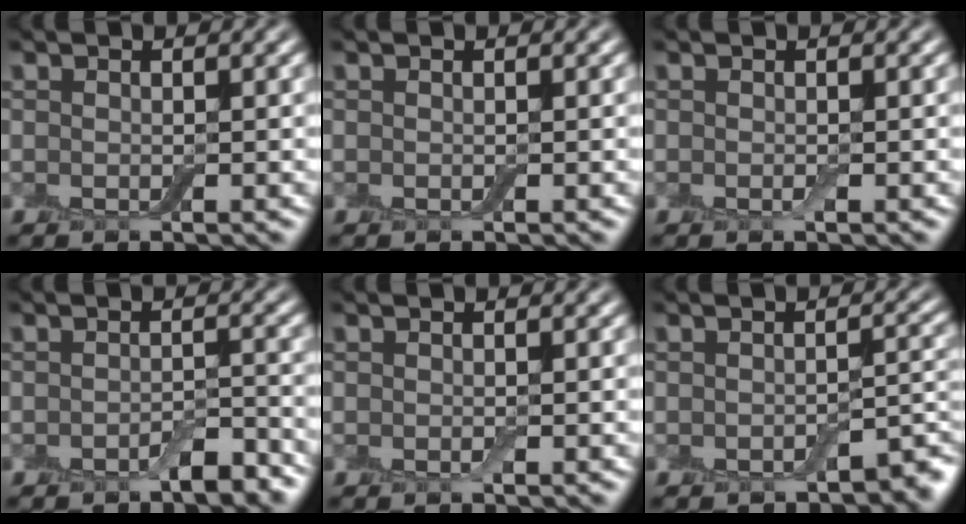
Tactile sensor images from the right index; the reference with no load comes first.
{"total": 0.0}
{"total": 0.0}
{"total": 2.4, "force": [-1.7, 0.8, 1.5], "torque": [-0.024, 0.005, -0.029]}
{"total": 0.0}
{"total": 2.7, "force": [-2.2, 0.7, 1.3], "torque": [-0.014, 0.001, -0.029]}